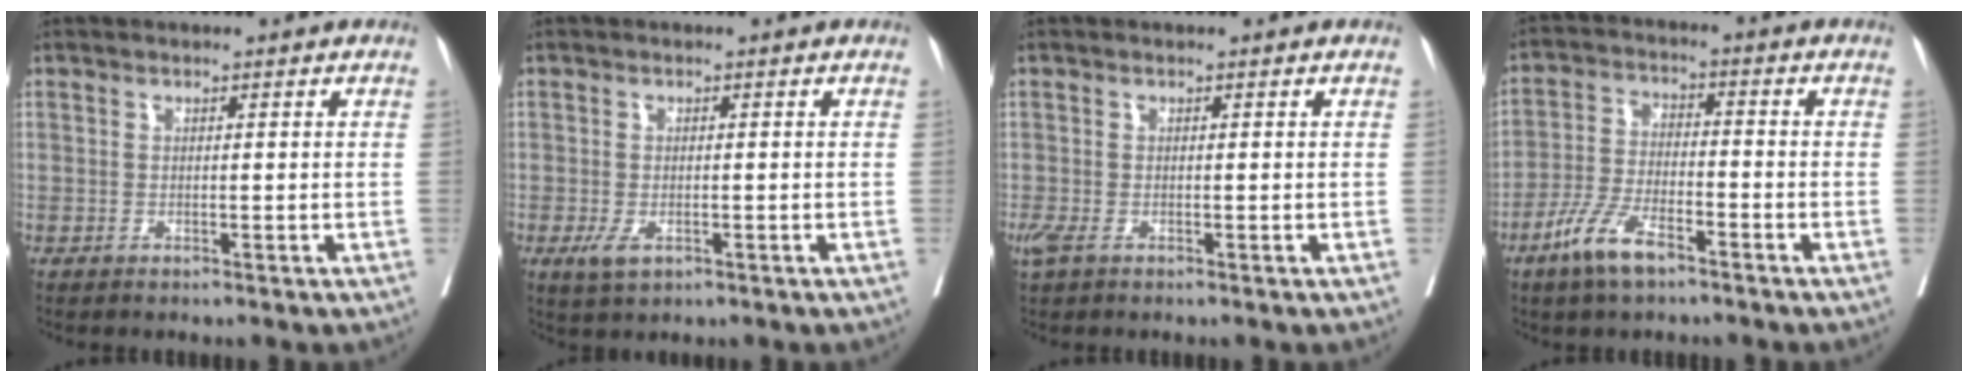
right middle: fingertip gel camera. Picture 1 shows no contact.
{"total": 3.0, "force": [-1.3, 1.4, 2.3], "torque": [-0.048, -0.005, -0.016]}
{"total": 1.9, "force": [-1.0, 0.9, 1.4], "torque": [-0.040, -0.006, -0.015]}
{"total": 7.8, "force": [-5.1, 2.2, 5.4], "torque": [-0.114, -0.006, -0.099]}